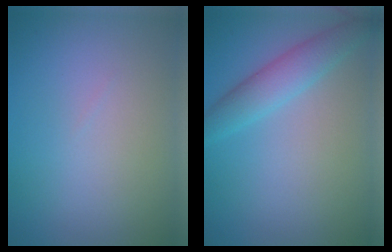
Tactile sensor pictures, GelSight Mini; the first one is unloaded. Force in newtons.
{"total": 3.3, "press": 3.3, "slide": 0.1}